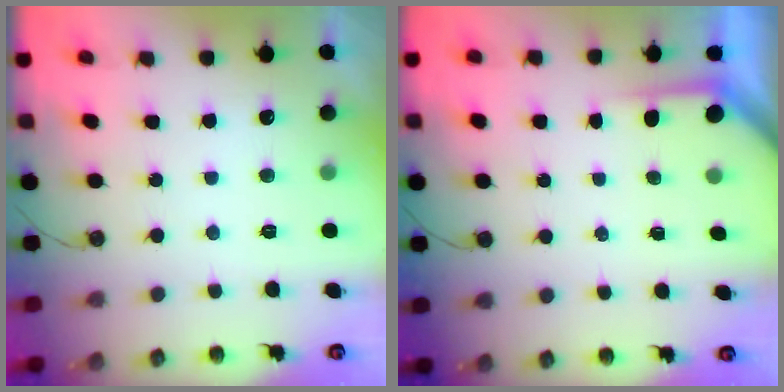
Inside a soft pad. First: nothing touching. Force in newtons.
{"total": 2.0, "press": 2.0, "slide": 0.2}